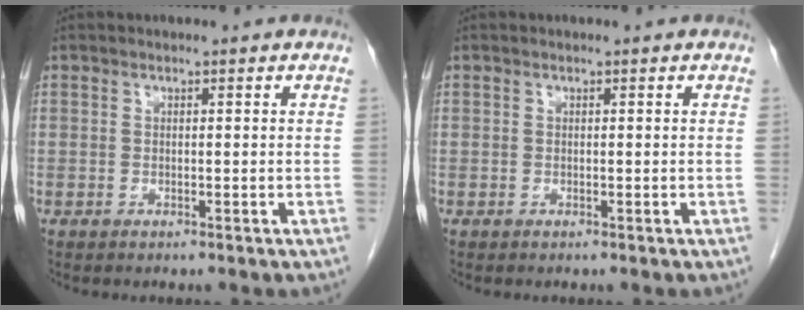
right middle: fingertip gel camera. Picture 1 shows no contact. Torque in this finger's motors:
{"motor_torque": [0.00, 0.00, 0.00, 0.00]}